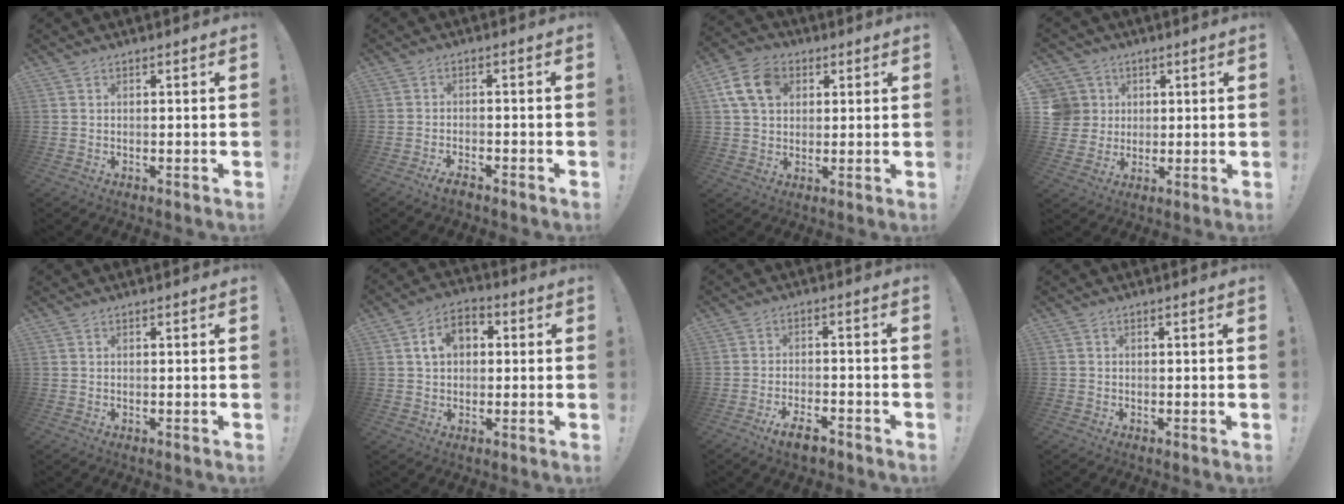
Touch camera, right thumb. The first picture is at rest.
{"total": 3.3, "force": [-2.9, 0.5, 1.3], "torque": [-0.020, 0.006, -0.052]}
{"total": 12.1, "force": [4.1, 9.1, 7.0], "torque": [-0.121, 0.000, 0.082]}
{"total": 8.2, "force": [2.3, 7.7, 1.8], "torque": [-0.030, -0.012, 0.051]}
{"total": 0.0}
{"total": 8.2, "force": [1.8, 6.0, 5.3], "torque": [-0.076, 0.010, 0.033]}
{"total": 6.6, "force": [-4.8, 2.3, 4.0], "torque": [-0.068, 0.015, -0.082]}
{"total": 0.7, "force": [-0.4, 0.6, 0.1], "torque": [-0.002, 0.003, -0.007]}